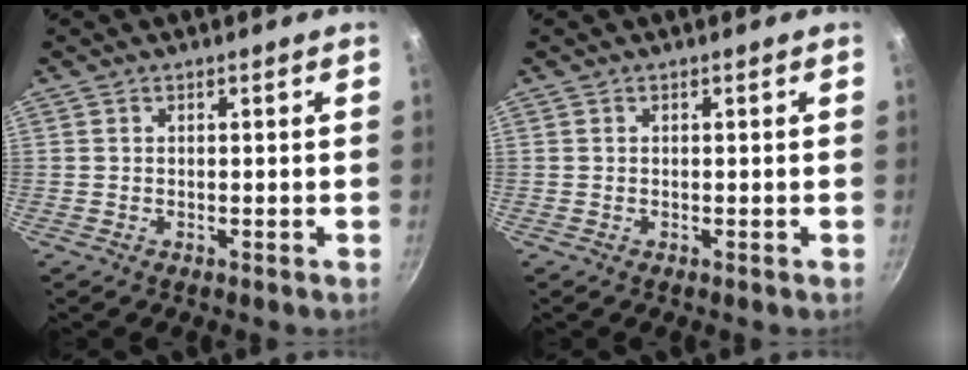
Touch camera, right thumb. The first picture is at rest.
{"total": 0.0}